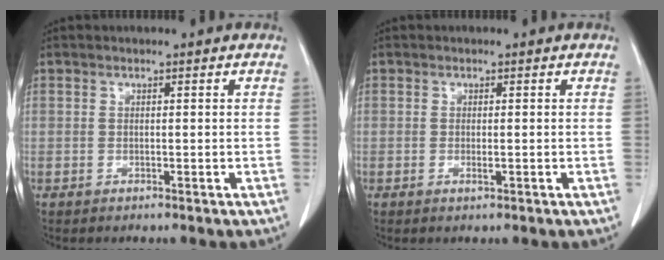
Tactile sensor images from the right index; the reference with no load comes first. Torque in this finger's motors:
{"motor_torque": [-0.30, 0.07, -0.02, -0.01]}